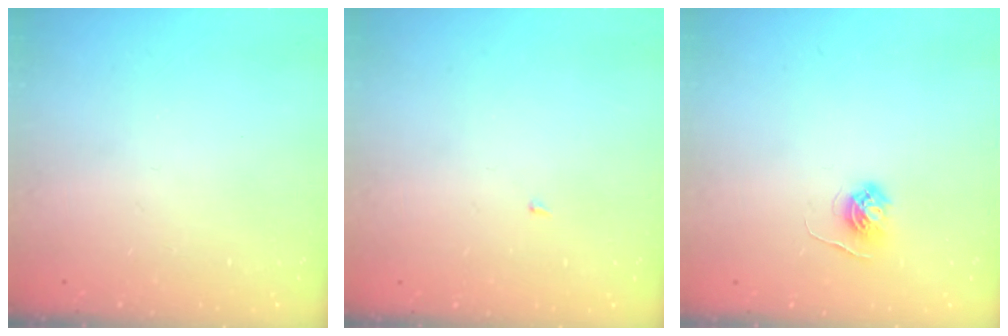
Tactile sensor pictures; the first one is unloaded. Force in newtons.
{"total": 1.4, "press": 1.3, "slide": 0.1}
{"total": 4.8, "press": 4.7, "slide": 0.5}